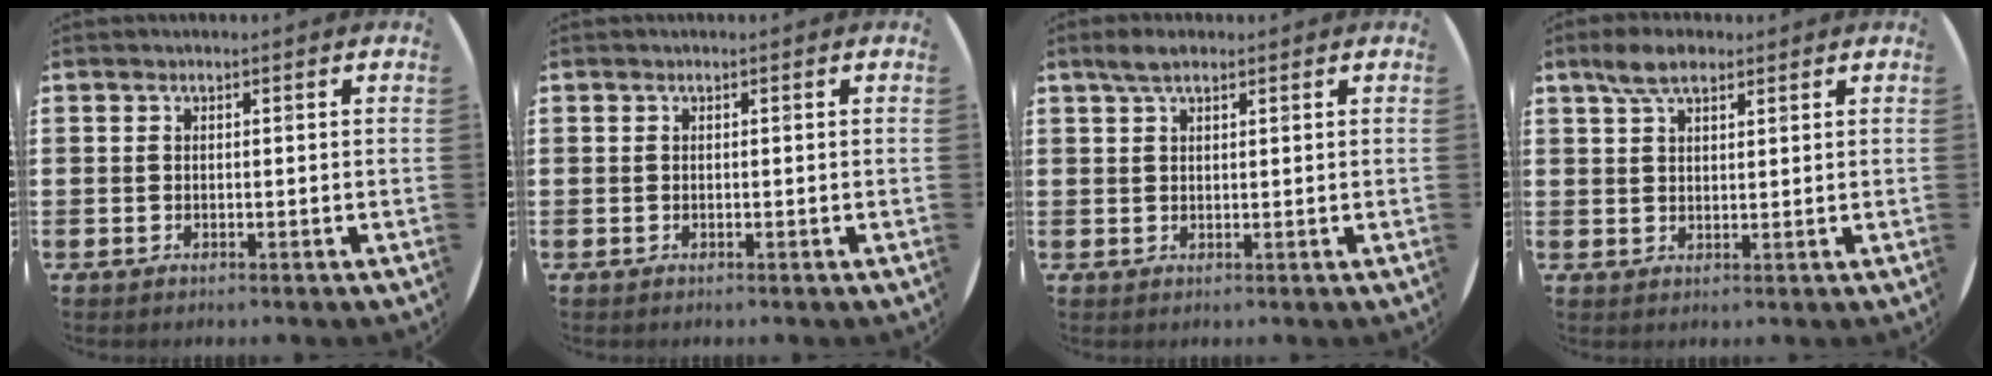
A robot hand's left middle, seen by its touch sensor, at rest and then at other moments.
{"total": 0.0}
{"total": 2.6, "force": [1.9, 0.9, 1.6], "torque": [-0.027, 0.003, 0.033]}
{"total": 4.9, "force": [3.5, 2.0, 2.7], "torque": [-0.051, 0.002, 0.064]}